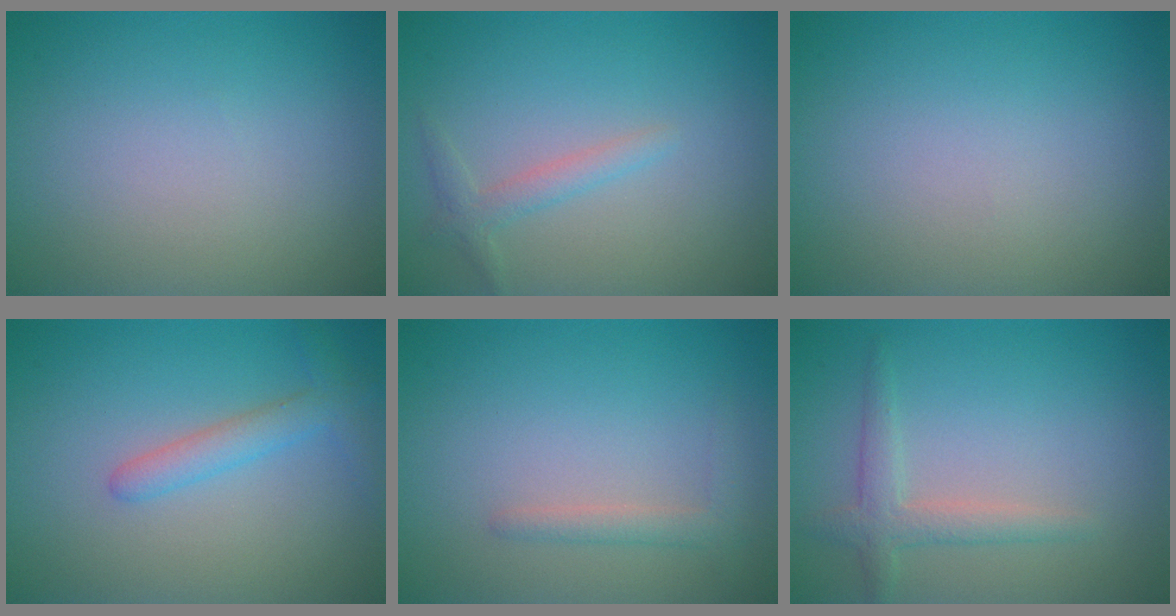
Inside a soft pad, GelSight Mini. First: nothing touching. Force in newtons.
{"total": 1.6, "press": 1.6, "slide": 0.1}
{"total": 0.0}
{"total": 2.4, "press": 2.4, "slide": 0.1}
{"total": 1.6, "press": 1.6, "slide": 0.1}
{"total": 2.3, "press": 2.3, "slide": 0.2}